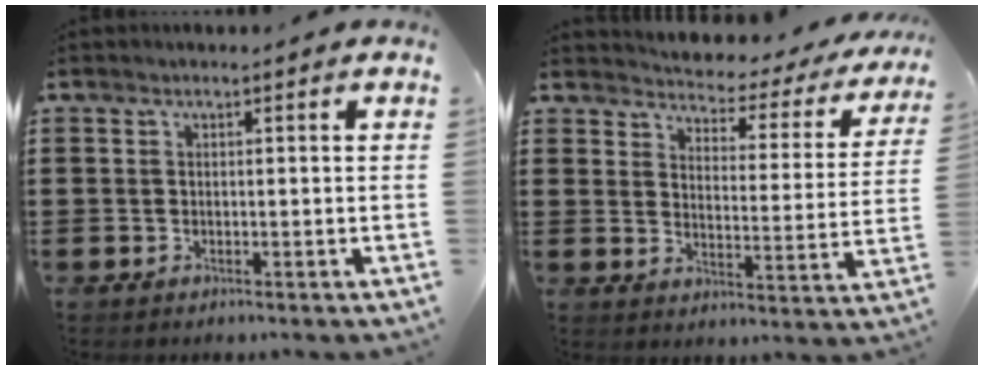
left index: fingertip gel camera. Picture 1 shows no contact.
{"total": 2.7, "force": [2.6, 0.6, 0.5], "torque": [-0.022, -0.030, 0.033]}